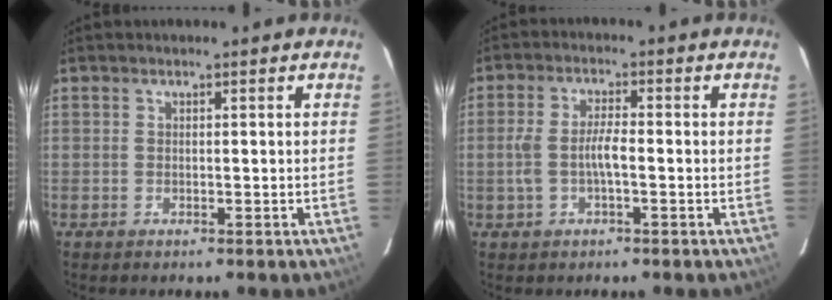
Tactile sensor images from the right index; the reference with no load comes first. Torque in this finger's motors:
{"motor_torque": [0.36, -0.07, 0.22, 0.09]}